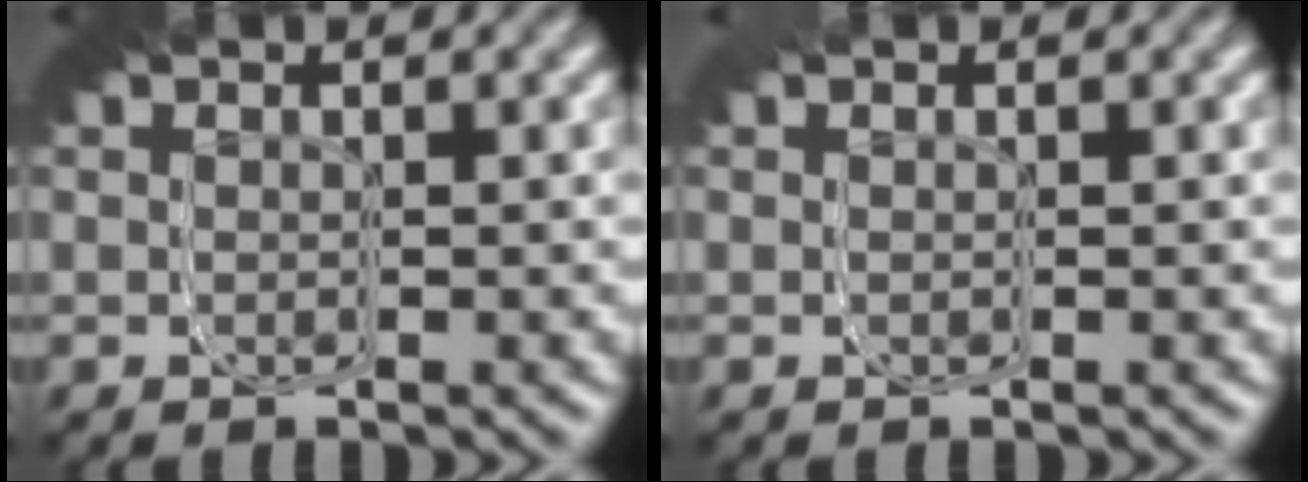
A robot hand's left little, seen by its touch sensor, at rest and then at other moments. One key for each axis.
{"total": 0.0}